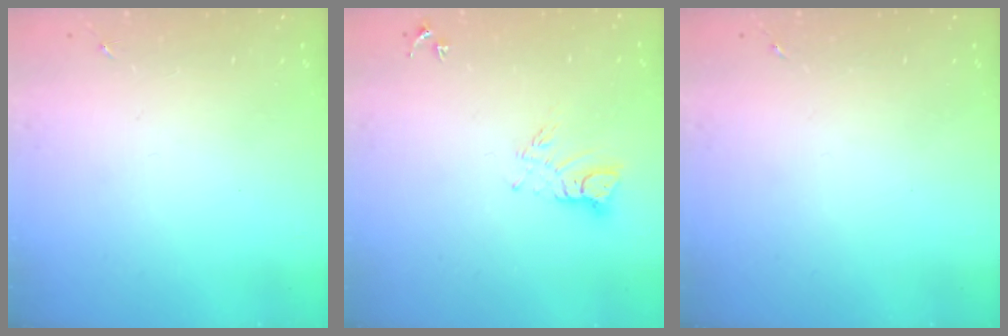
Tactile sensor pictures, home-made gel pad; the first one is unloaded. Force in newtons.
{"total": 6.7, "press": 6.7, "slide": 0.6}
{"total": 0.0}